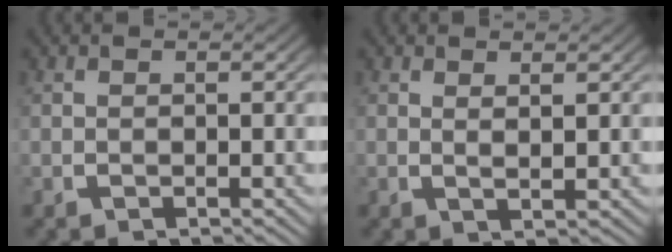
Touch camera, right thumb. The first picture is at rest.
{"total": 1.3, "force": [0.9, 0.1, 0.9], "torque": [-0.015, -0.006, 0.021]}